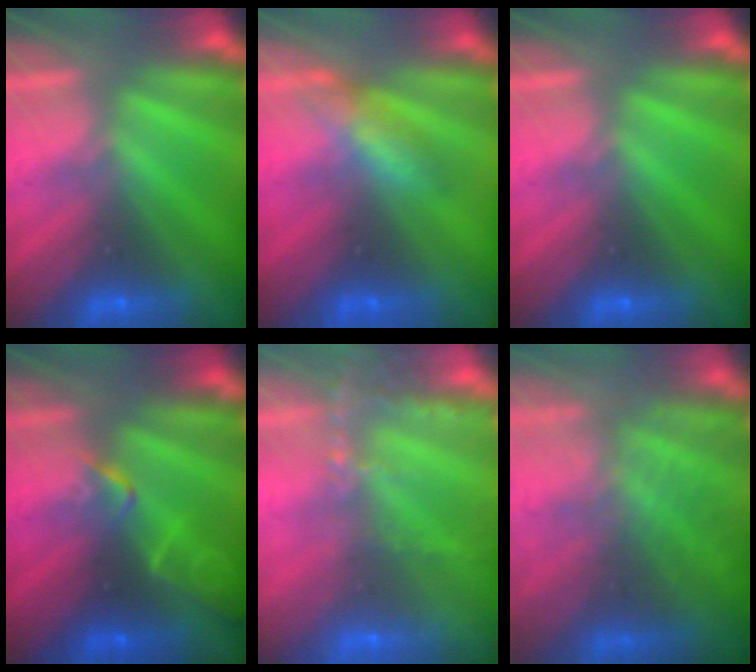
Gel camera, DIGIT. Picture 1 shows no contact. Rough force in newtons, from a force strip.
{"total": 2.8}
{"total": 0.0}
{"total": 2.1}
{"total": 8.2}
{"total": 9.0}